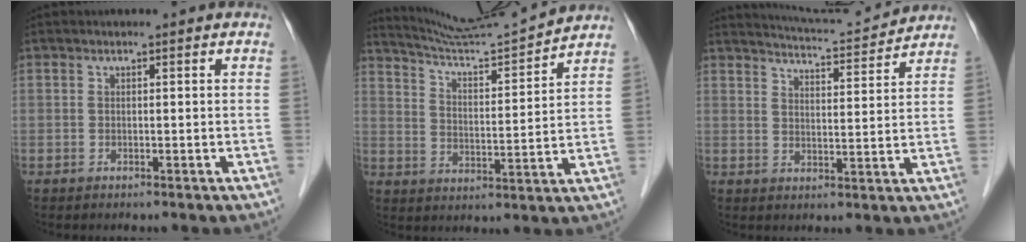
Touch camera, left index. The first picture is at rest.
{"total": 12.6, "force": [12.2, -2.1, 2.3], "torque": [-0.050, -0.020, 0.203]}
{"total": 9.9, "force": [9.7, -0.5, 1.5], "torque": [-0.038, 0.006, 0.143]}